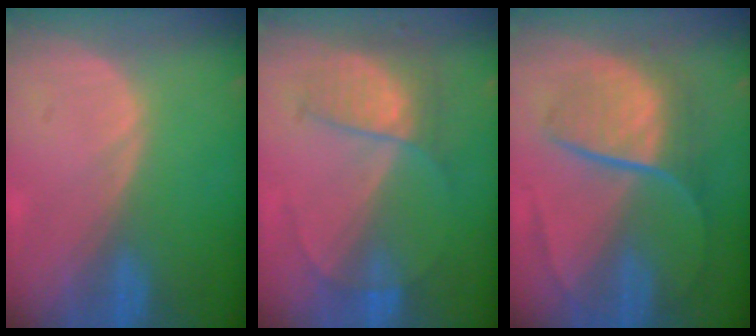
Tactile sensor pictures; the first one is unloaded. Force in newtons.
{"total": 7.1, "press": 6.1, "slide": 3.6}
{"total": 9.1, "press": 7.7, "slide": 5.0}